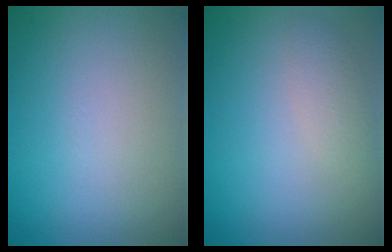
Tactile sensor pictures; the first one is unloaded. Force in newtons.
{"total": 1.7, "press": 1.7, "slide": 0.0}